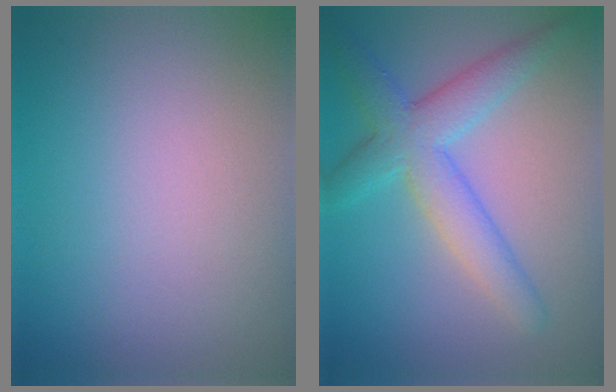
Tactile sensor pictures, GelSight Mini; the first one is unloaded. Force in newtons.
{"total": 5.4, "press": 5.4, "slide": 0.2}